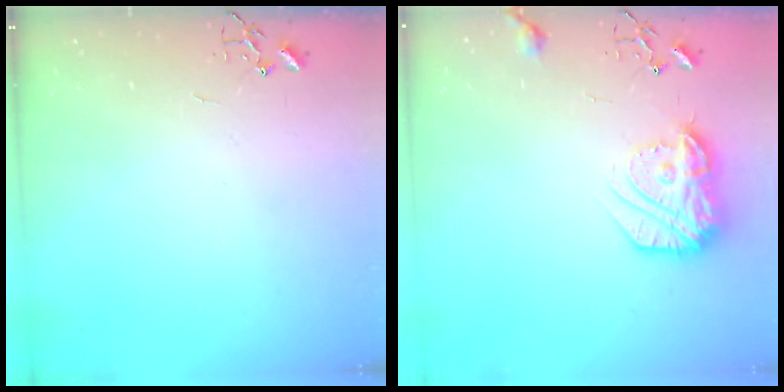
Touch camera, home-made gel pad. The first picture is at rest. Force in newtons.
{"total": 16.5, "press": 16.5, "slide": 1.1}